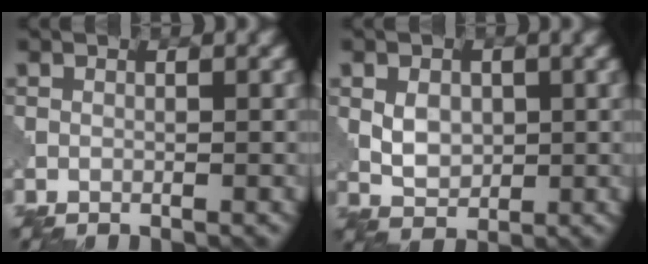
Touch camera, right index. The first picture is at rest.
{"total": 3.0, "force": [0.3, 2.2, 2.0], "torque": [-0.037, -0.002, 0.005]}